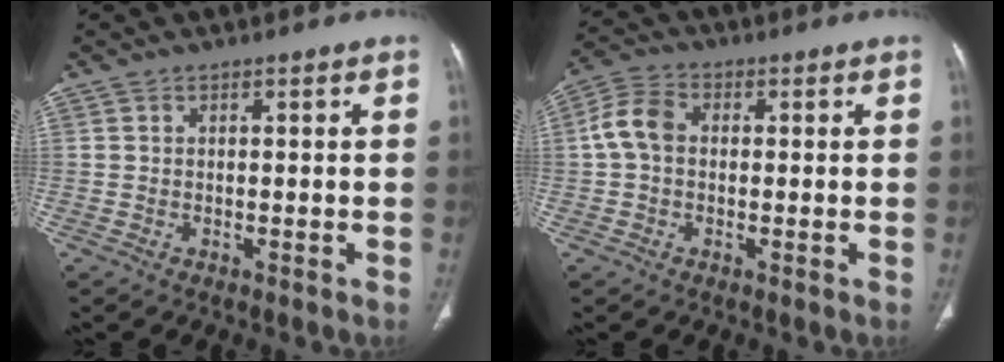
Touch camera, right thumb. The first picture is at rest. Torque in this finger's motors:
{"motor_torque": [-0.19, 0.26, 0.12, -0.13, 0.11]}